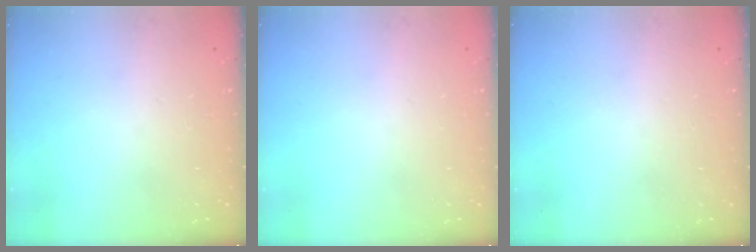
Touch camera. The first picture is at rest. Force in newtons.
{"total": 0.0}
{"total": 0.0}